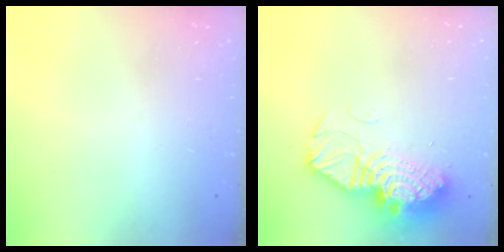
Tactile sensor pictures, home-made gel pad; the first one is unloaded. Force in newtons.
{"total": 15.3, "press": 15.3, "slide": 0.9}